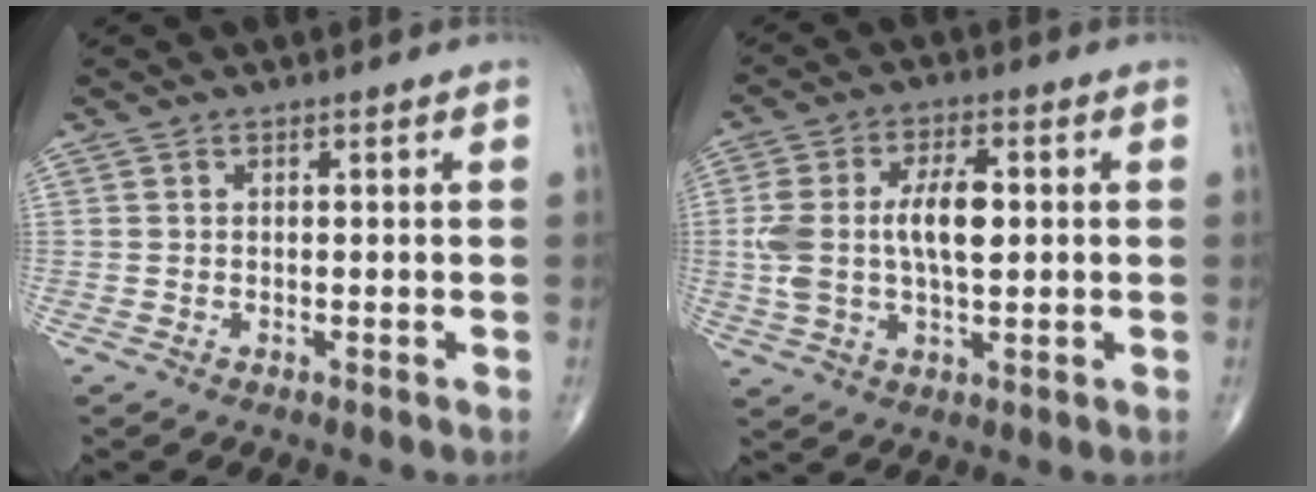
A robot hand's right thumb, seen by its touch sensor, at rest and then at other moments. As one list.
[{"total": 11.7, "force": [1.0, 5.7, 10.2], "torque": [-0.200, 0.013, 0.021]}]